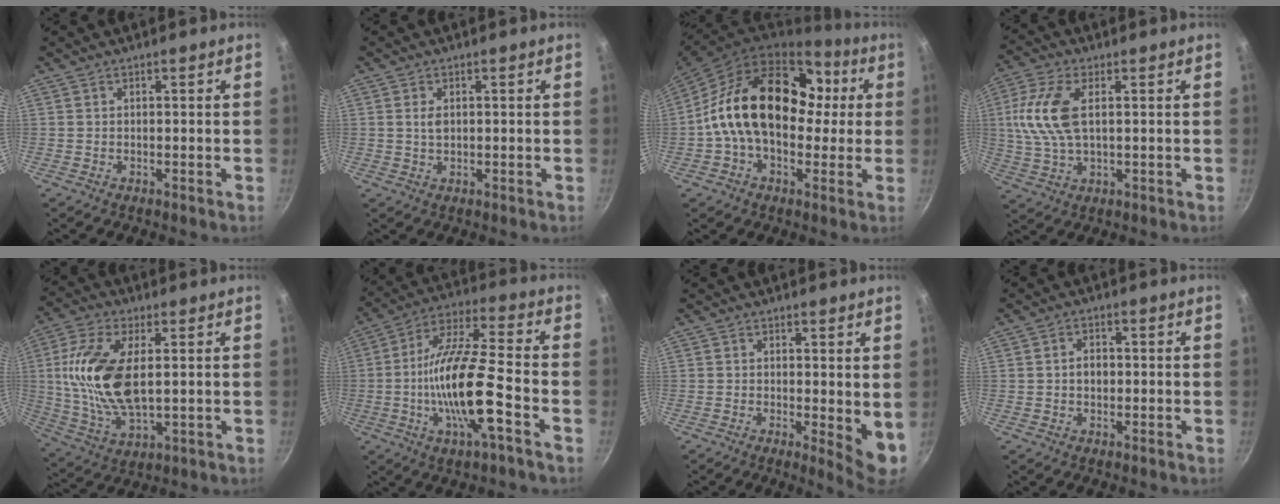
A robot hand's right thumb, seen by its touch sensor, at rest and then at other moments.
{"total": 2.3, "force": [0.4, 1.4, 1.8], "torque": [-0.028, -0.002, 0.008]}
{"total": 22.6, "force": [2.0, 15.3, 16.4], "torque": [-0.238, 0.043, 0.019]}
{"total": 11.2, "force": [1.9, 5.6, 9.5], "torque": [-0.197, 0.009, 0.033]}
{"total": 16.6, "force": [2.3, 8.2, 14.3], "torque": [-0.281, -0.003, 0.046]}
{"total": 17.0, "force": [-4.7, 3.9, 15.8], "torque": [-0.298, 0.029, -0.100]}
{"total": 6.0, "force": [0.3, 2.0, 5.6], "torque": [-0.074, -0.017, 0.005]}
{"total": 3.0, "force": [-0.1, 2.2, 2.0], "torque": [-0.021, 0.010, -0.002]}